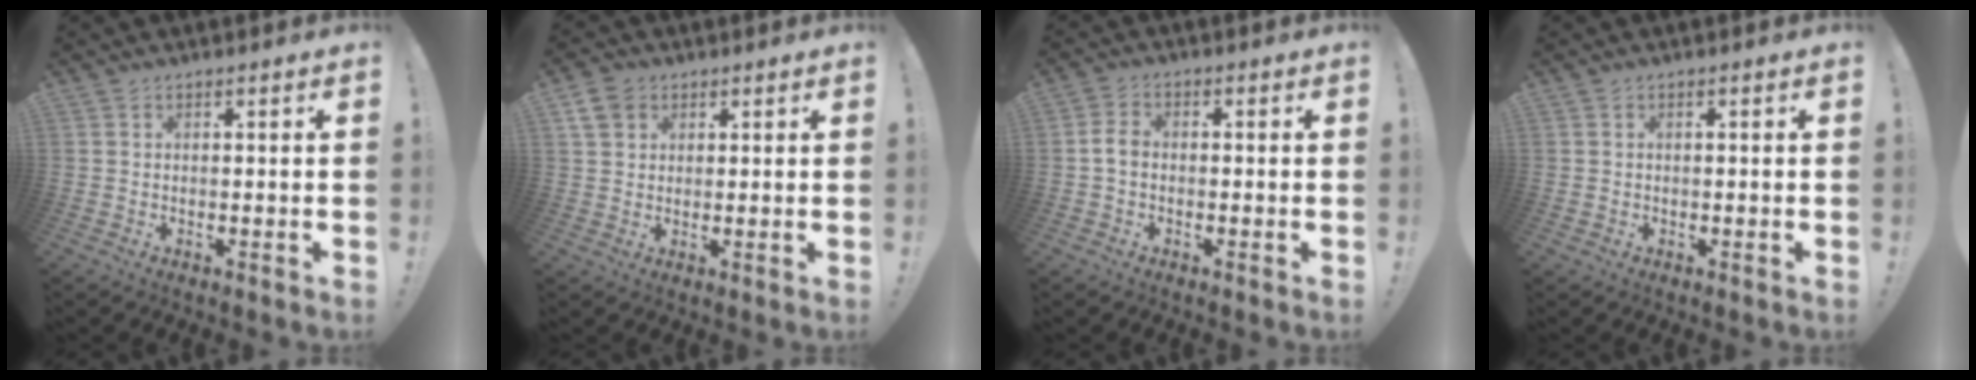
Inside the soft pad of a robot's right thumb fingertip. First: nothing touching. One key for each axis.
{"total": 6.2, "fx": 2.9, "fy": 4.8, "fz": 2.7, "tx": -0.046, "ty": -0.004, "tz": 0.060}
{"total": 3.4, "fx": -0.8, "fy": 2.4, "fz": 2.3, "tx": -0.046, "ty": 0.011, "tz": -0.014}
{"total": 0.7, "fx": -0.4, "fy": 0.6, "fz": 0.0, "tx": -0.008, "ty": 0.005, "tz": -0.005}